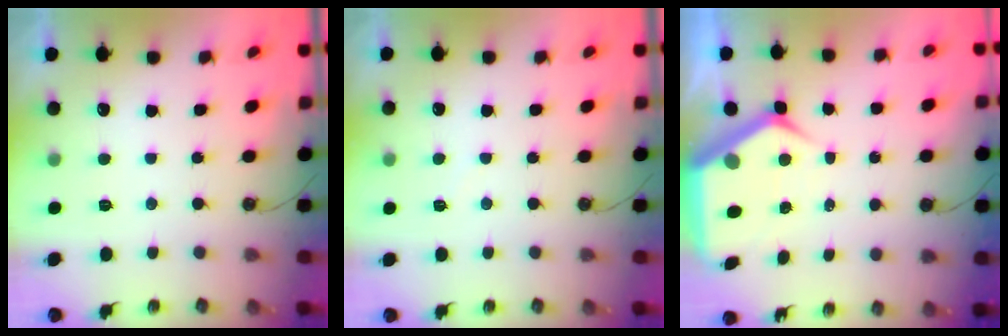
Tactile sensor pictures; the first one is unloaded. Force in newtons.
{"total": 2.9, "press": 2.9, "slide": 0.4}
{"total": 9.4, "press": 9.3, "slide": 1.3}